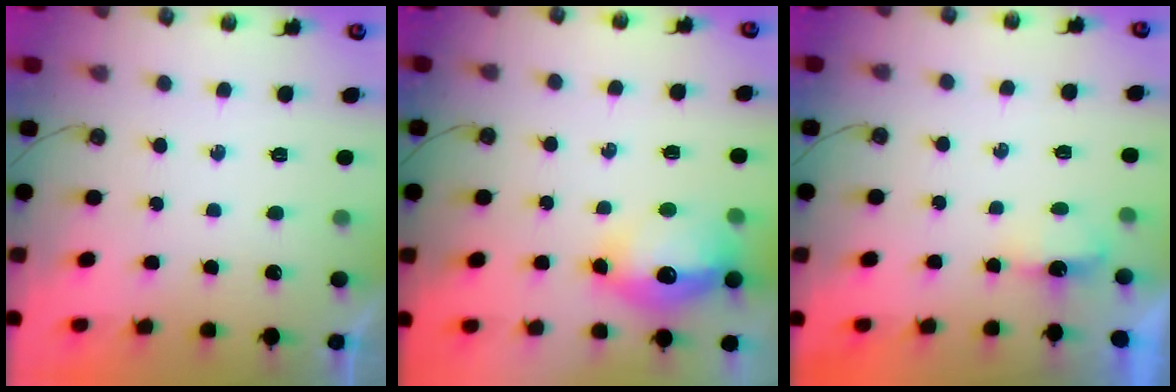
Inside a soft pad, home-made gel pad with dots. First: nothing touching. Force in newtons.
{"total": 12.9, "press": 12.8, "slide": 1.4}
{"total": 2.9, "press": 2.8, "slide": 0.6}